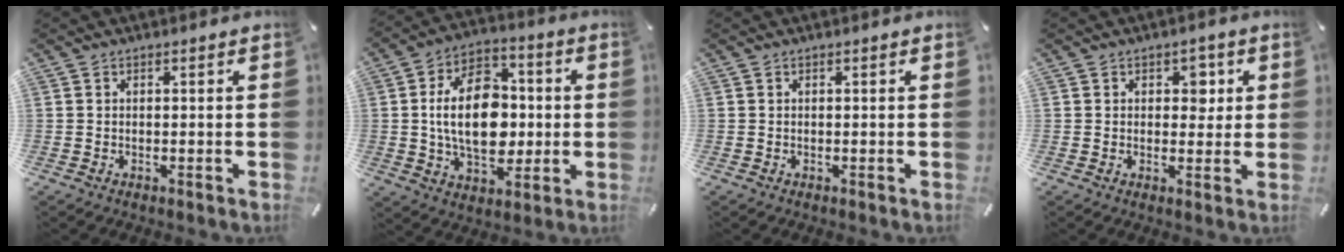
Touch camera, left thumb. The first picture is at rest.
{"total": 17.6, "force": [-0.3, 11.7, 13.1], "torque": [-0.248, 0.007, -0.008]}
{"total": 0.0}
{"total": 4.3, "force": [1.2, 3.1, 2.7], "torque": [-0.018, -0.007, 0.008]}